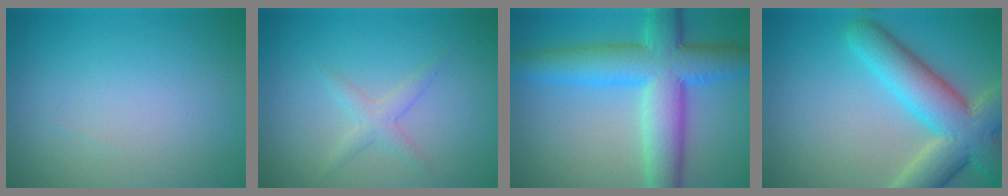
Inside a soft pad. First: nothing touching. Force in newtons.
{"total": 1.6, "press": 1.6, "slide": 0.1}
{"total": 9.1, "press": 9.1, "slide": 0.2}
{"total": 9.0, "press": 9.0, "slide": 0.6}